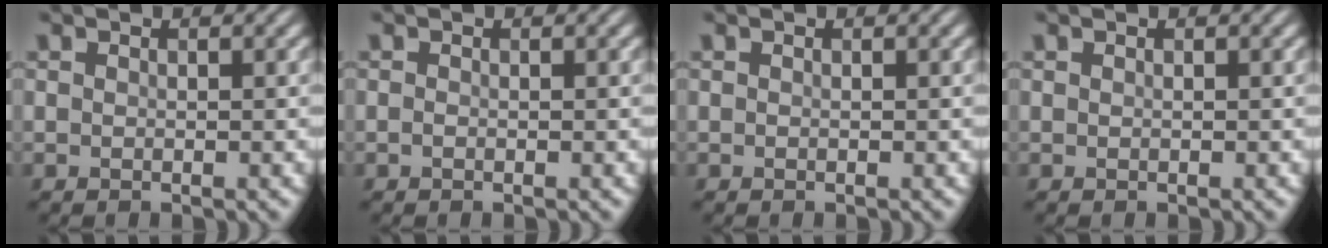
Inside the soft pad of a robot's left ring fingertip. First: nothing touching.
{"total": 0.5, "force": [-0.5, 0.1, 0.2], "torque": [-0.006, 0.001, -0.009]}
{"total": 0.0}
{"total": 0.0}